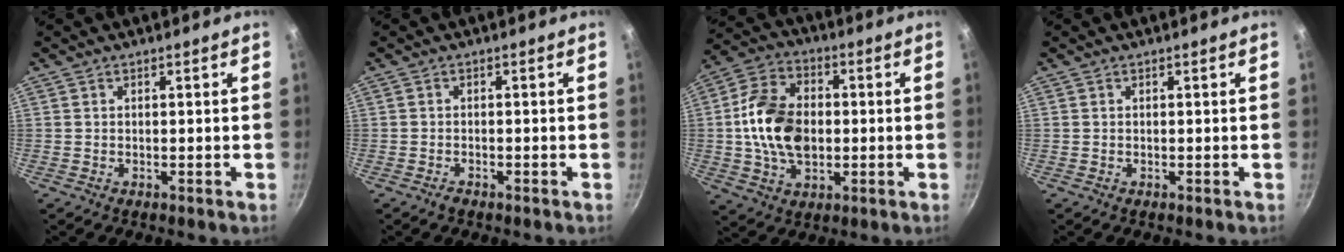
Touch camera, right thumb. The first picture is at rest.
{"total": 1.3, "force": [-1.0, 0.5, 0.6], "torque": [-0.017, 0.009, -0.017]}
{"total": 14.9, "force": [-0.2, 10.0, 10.9], "torque": [-0.178, 0.016, -0.014]}
{"total": 0.0}